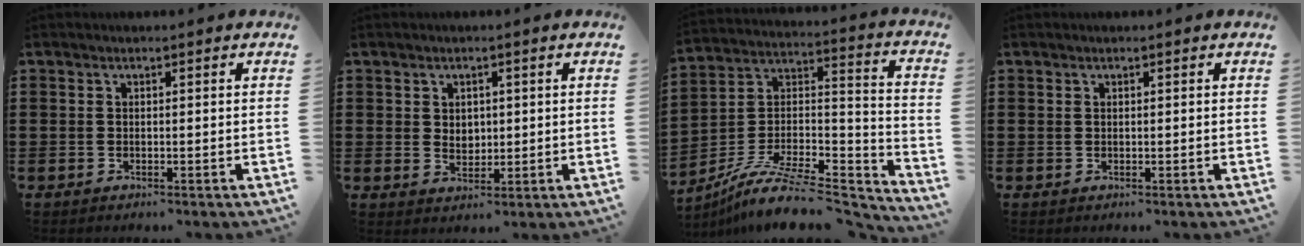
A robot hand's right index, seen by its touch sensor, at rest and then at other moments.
{"total": 2.3, "force": [0.8, 2.0, 0.7], "torque": [-0.012, 0.007, 0.011]}
{"total": 11.0, "force": [-8.3, 3.4, 6.4], "torque": [-0.120, 0.011, -0.159]}
{"total": 0.0}